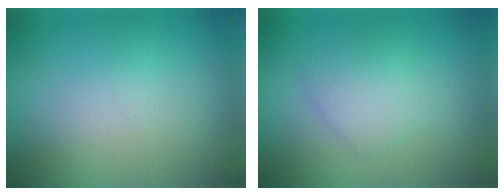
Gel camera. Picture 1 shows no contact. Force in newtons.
{"total": 2.2, "press": 2.2, "slide": 0.1}